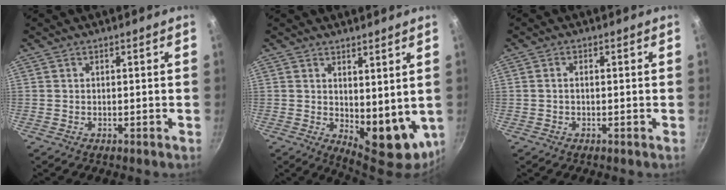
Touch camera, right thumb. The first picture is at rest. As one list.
[{"total": 11.3, "force": [2.2, 5.7, 9.4], "torque": [-0.103, -0.035, 0.046]}, {"total": 1.1, "force": [-0.1, 0.6, 0.9], "torque": [-0.022, 0.006, -0.003]}]